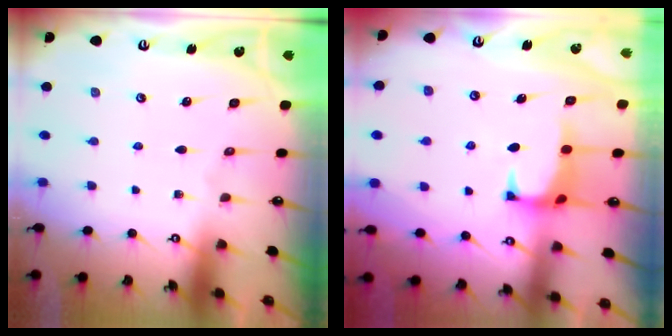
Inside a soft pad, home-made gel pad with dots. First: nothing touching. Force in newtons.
{"total": 0.8, "press": 0.6, "slide": 0.5}